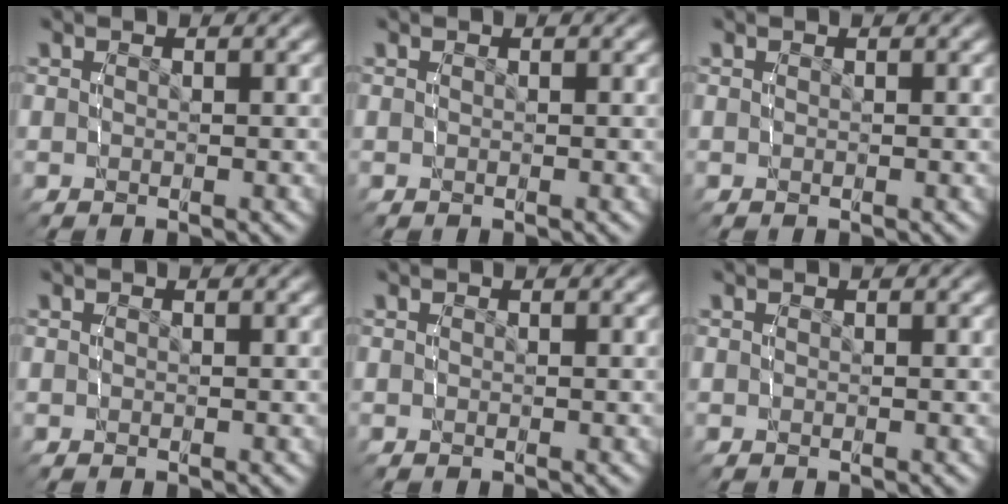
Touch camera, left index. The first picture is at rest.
{"total": 0.0}
{"total": 0.0}
{"total": 0.0}
{"total": 0.0}
{"total": 0.0}